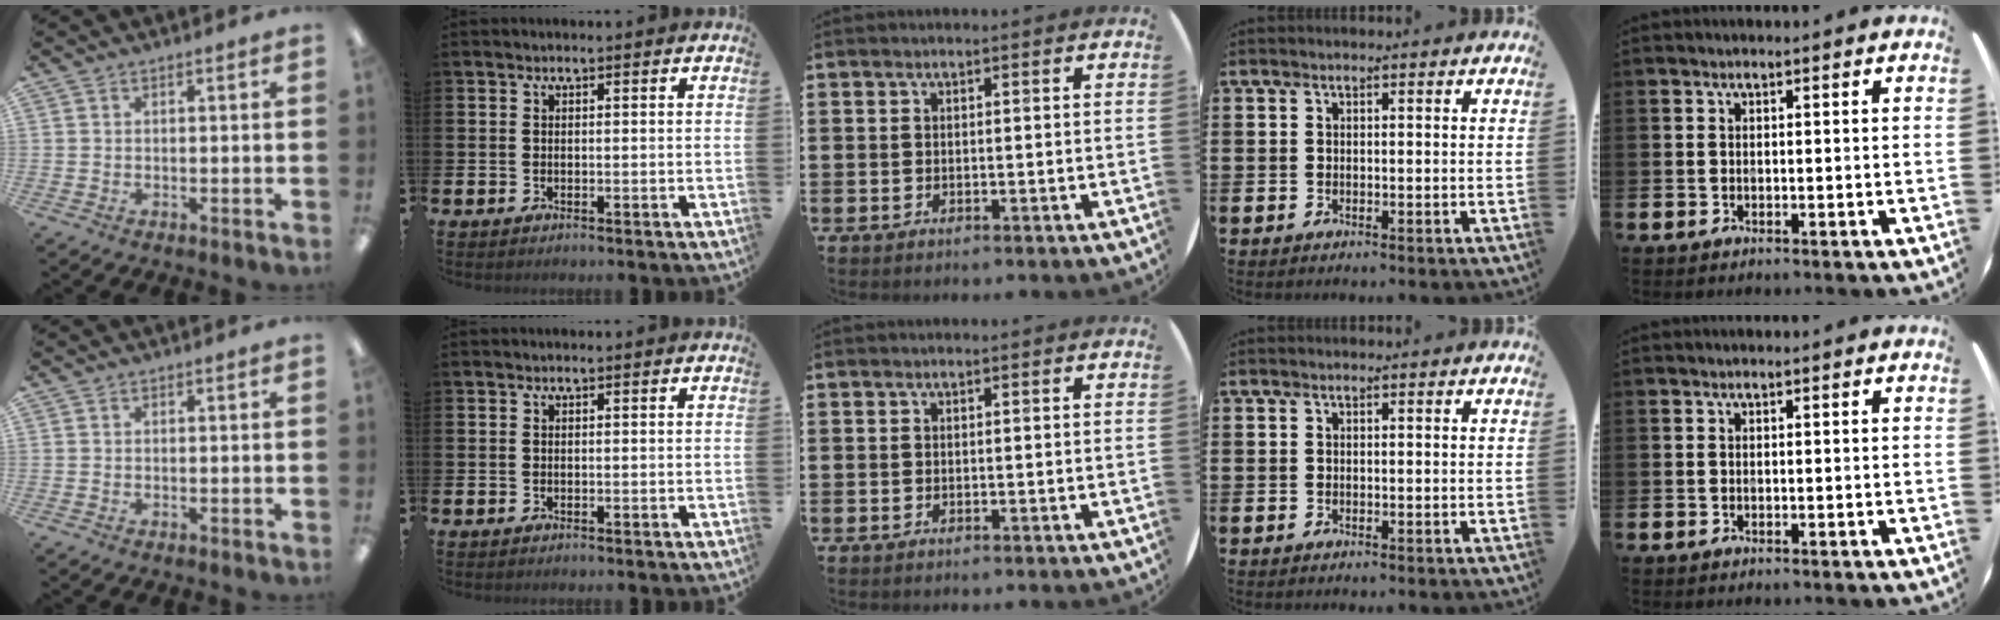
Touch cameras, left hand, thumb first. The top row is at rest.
{}